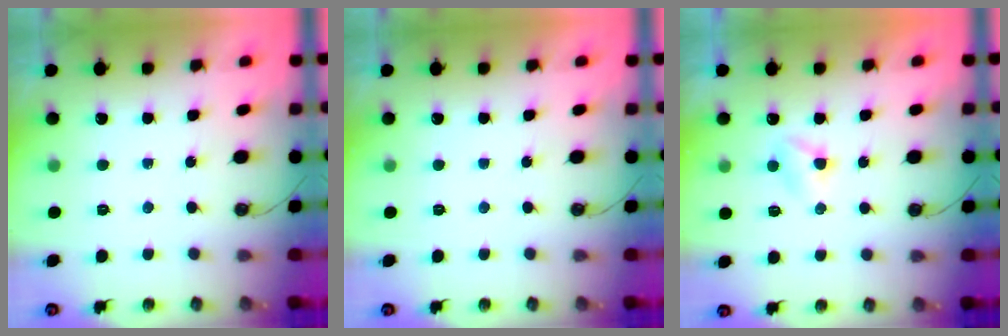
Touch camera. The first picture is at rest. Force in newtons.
{"total": 0.0}
{"total": 4.8, "press": 4.7, "slide": 0.5}